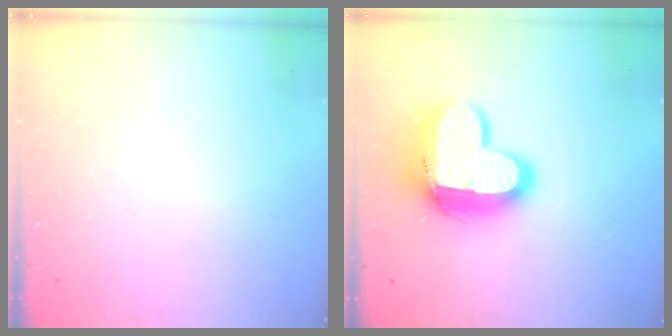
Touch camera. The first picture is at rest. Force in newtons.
{"total": 15.3, "press": 15.2, "slide": 1.2}